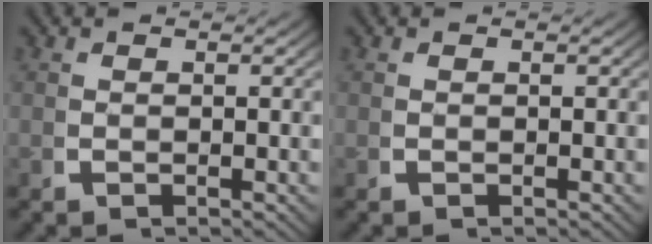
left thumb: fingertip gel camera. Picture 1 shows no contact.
{"total": 0.0}